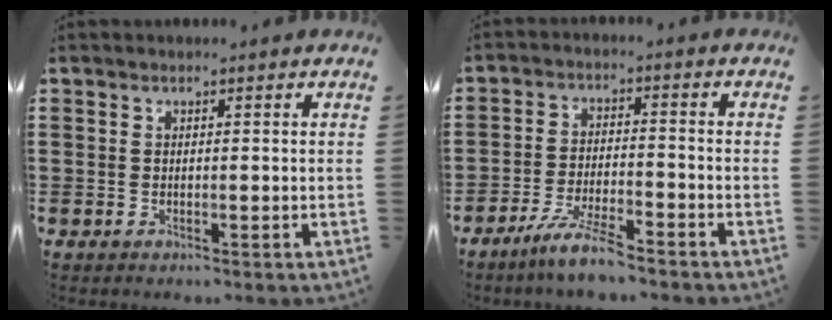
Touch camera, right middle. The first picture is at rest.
{"total": 5.9, "force": [-5.0, 0.2, 3.2], "torque": [-0.072, -0.011, -0.095]}